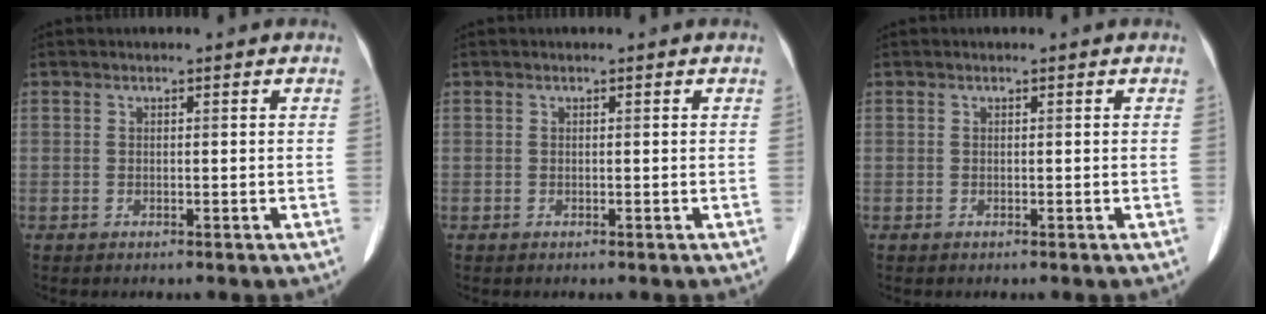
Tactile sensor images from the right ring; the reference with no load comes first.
{"total": 0.0}
{"total": 0.0}